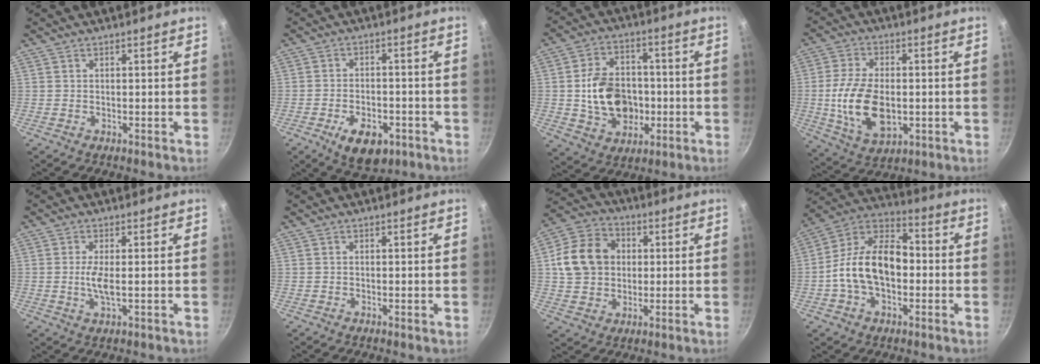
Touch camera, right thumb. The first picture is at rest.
{"total": 9.6, "force": [-4.4, 5.4, 6.5], "torque": [-0.082, 0.013, -0.061]}
{"total": 14.1, "force": [-1.3, 10.8, 9.0], "torque": [-0.119, 0.019, -0.015]}
{"total": 14.0, "force": [-1.3, 8.3, 11.2], "torque": [-0.206, 0.000, -0.018]}
{"total": 3.5, "force": [-0.1, 0.9, 3.4], "torque": [-0.077, -0.003, -0.003]}
{"total": 0.0}
{"total": 13.2, "force": [1.7, 11.0, 7.1], "torque": [-0.099, 0.016, 0.020]}
{"total": 16.3, "force": [-1.9, 10.5, 12.3], "torque": [-0.183, 0.046, -0.054]}